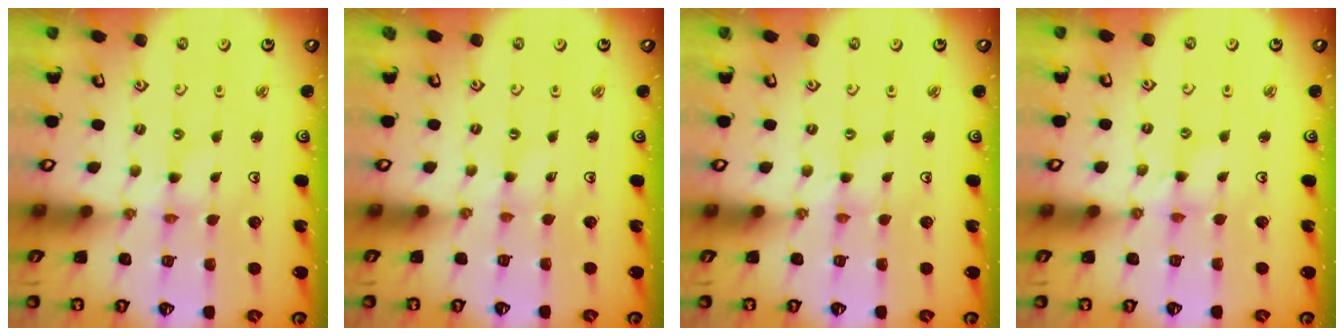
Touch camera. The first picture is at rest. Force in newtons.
{"total": 0.0}
{"total": 0.0}
{"total": 3.6, "press": 3.5, "slide": 0.4}